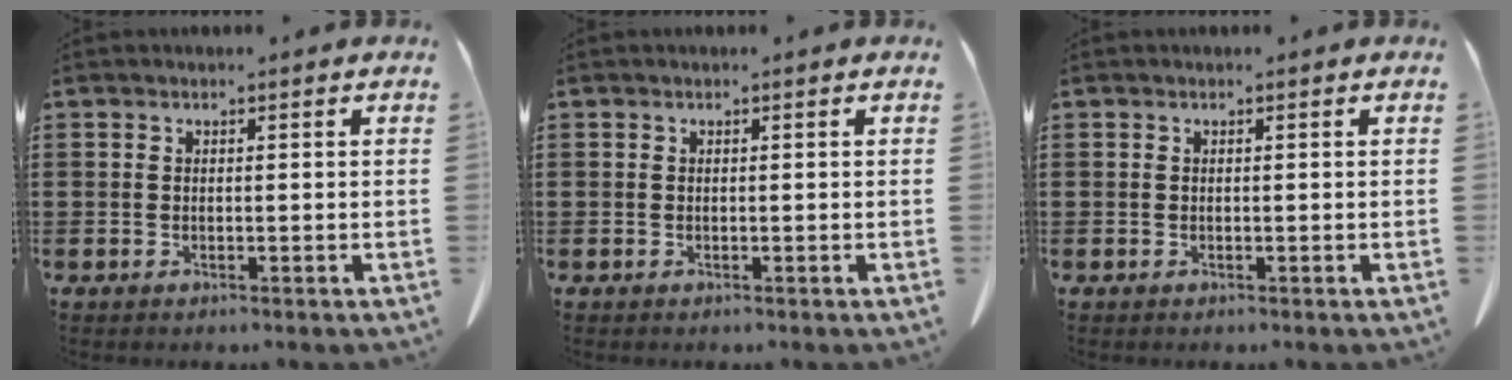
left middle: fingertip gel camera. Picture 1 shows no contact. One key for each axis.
{"total": 0.0}
{"total": 0.0}